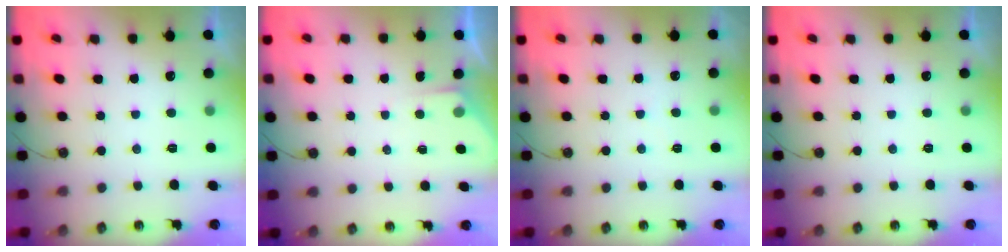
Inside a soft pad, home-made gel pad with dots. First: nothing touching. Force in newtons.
{"total": 3.1, "press": 3.1, "slide": 0.4}
{"total": 2.1, "press": 2.0, "slide": 0.4}
{"total": 0.0}